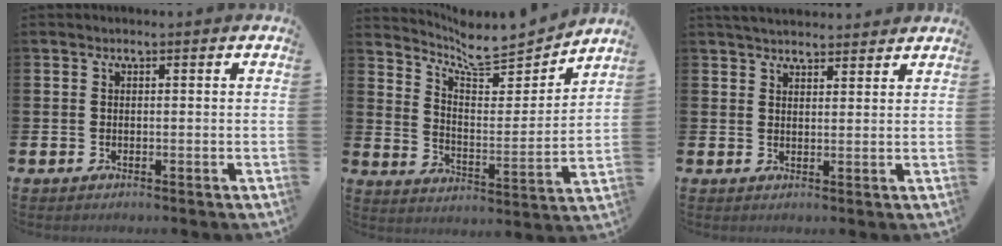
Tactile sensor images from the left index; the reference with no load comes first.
{"total": 7.6, "force": [7.1, 1.5, 2.2], "torque": [-0.072, -0.056, 0.120]}
{"total": 3.4, "force": [3.4, 0.6, 0.4], "torque": [-0.004, -0.015, 0.061]}